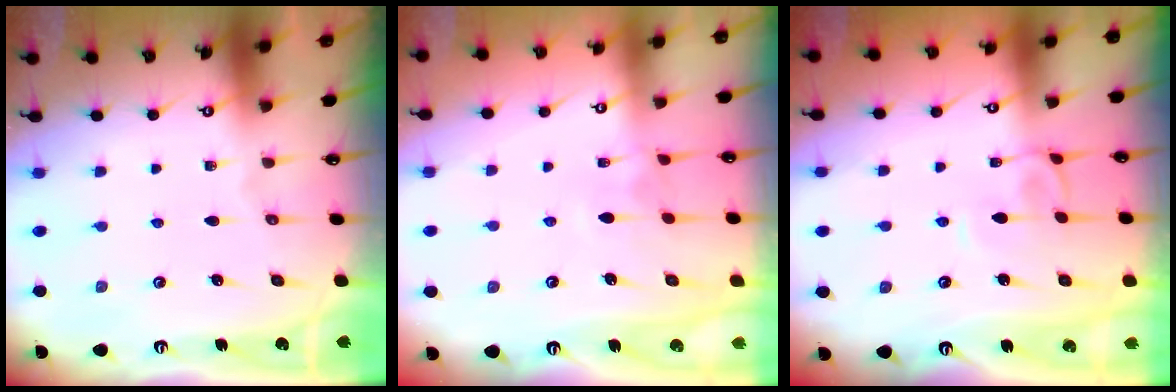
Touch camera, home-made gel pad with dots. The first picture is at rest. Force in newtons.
{"total": 2.4, "press": 2.4, "slide": 0.4}
{"total": 3.7, "press": 3.7, "slide": 0.0}